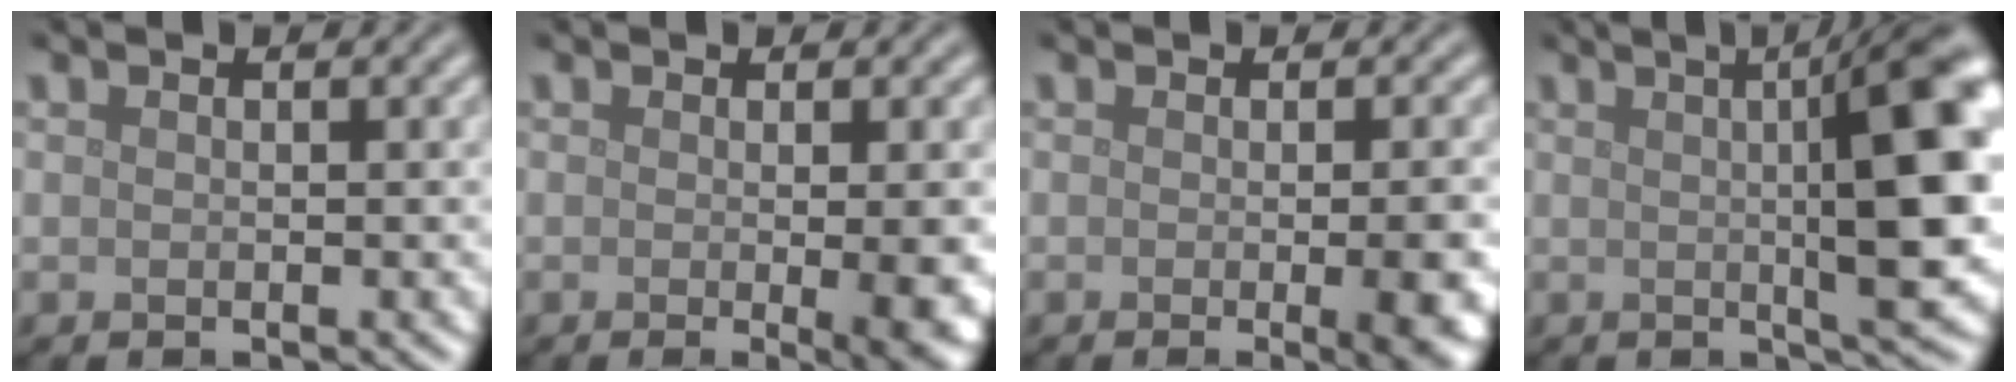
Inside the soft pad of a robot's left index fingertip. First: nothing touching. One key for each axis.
{"total": 4.9, "fx": -0.7, "fy": 1.2, "fz": 4.7, "tx": -0.060, "ty": -0.012, "tz": -0.005}
{"total": 6.1, "fx": -1.1, "fy": 2.0, "fz": 5.6, "tx": -0.051, "ty": -0.010, "tz": -0.009}
{"total": 11.5, "fx": 1.3, "fy": 2.8, "fz": 11.1, "tx": -0.119, "ty": 0.010, "tz": 0.018}